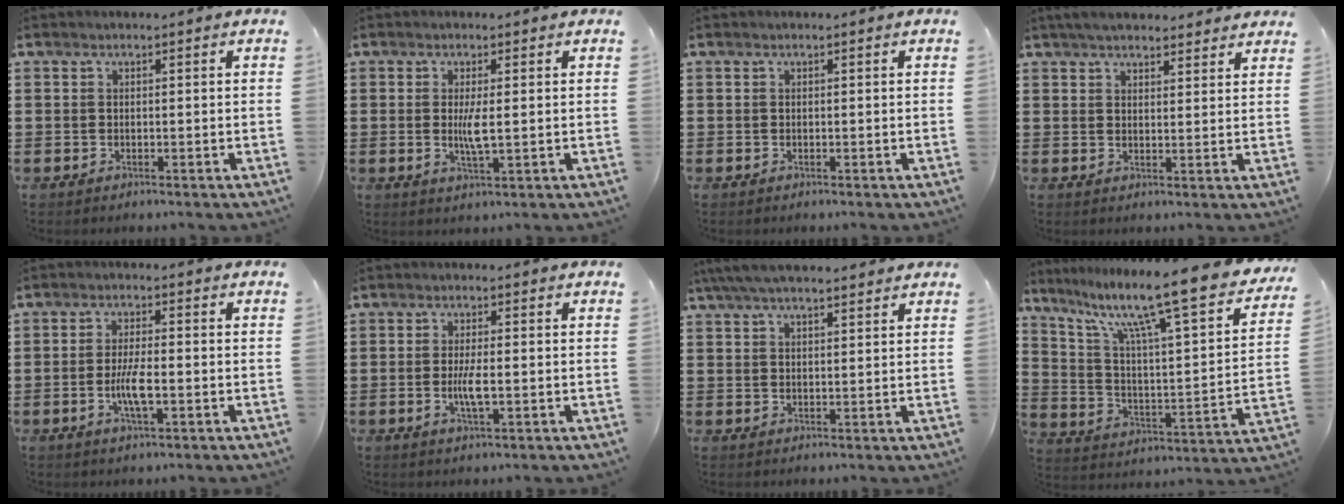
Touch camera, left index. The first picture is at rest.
{"total": 3.7, "force": [0.2, 0.4, 3.7], "torque": [-0.075, -0.008, 0.001]}
{"total": 0.0}
{"total": 3.6, "force": [3.5, 0.7, 1.0], "torque": [-0.027, -0.004, 0.065]}
{"total": 5.0, "force": [-1.3, 1.1, 4.7], "torque": [-0.092, -0.002, -0.026]}
{"total": 3.7, "force": [-0.6, 0.7, 3.6], "torque": [-0.069, -0.004, -0.012]}
{"total": 5.0, "force": [4.3, 0.8, 2.5], "torque": [-0.059, -0.002, 0.079]}
{"total": 13.4, "force": [10.2, 0.5, 8.6], "torque": [-0.175, -0.077, 0.160]}